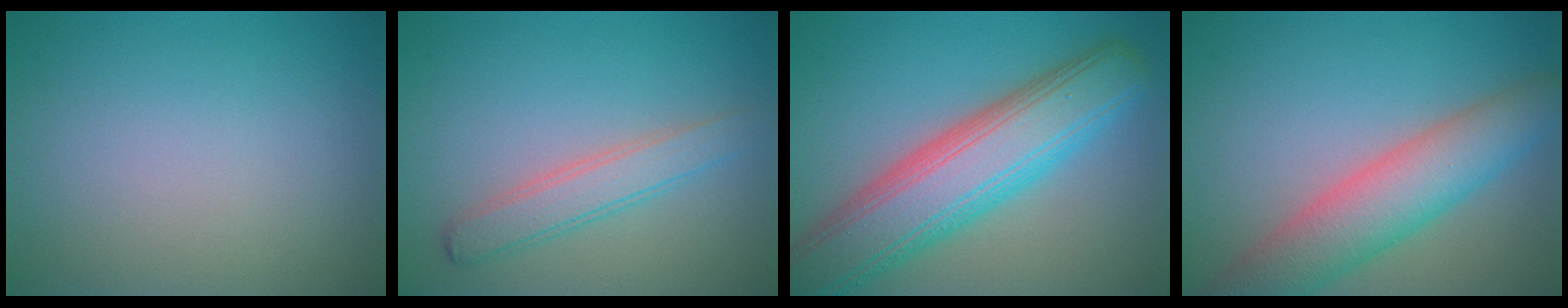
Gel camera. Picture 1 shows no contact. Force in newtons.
{"total": 2.9, "press": 2.9, "slide": 0.1}
{"total": 9.8, "press": 9.7, "slide": 0.5}
{"total": 6.9, "press": 6.9, "slide": 0.3}